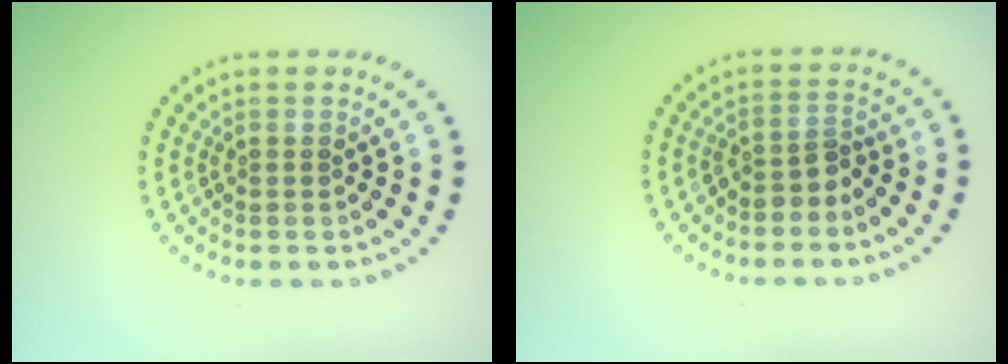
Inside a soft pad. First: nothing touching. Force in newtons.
{"total": 1.9, "press": 1.4, "slide": 1.3}